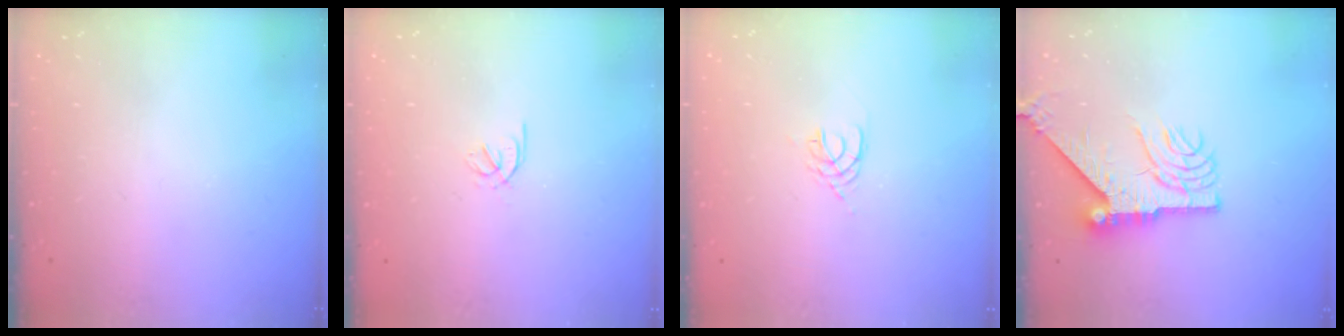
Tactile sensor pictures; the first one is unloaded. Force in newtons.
{"total": 1.5, "press": 1.4, "slide": 0.5}
{"total": 2.4, "press": 2.3, "slide": 0.4}
{"total": 12.1, "press": 12.0, "slide": 1.6}